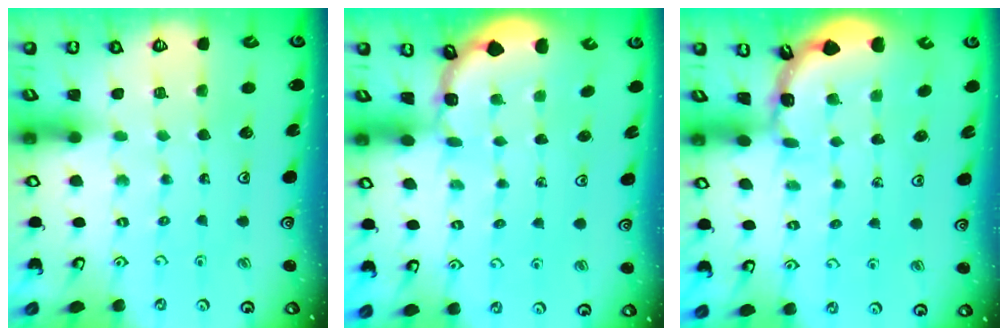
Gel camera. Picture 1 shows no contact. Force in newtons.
{"total": 1.5, "press": 1.5, "slide": 0.2}
{"total": 1.6, "press": 1.6, "slide": 0.1}